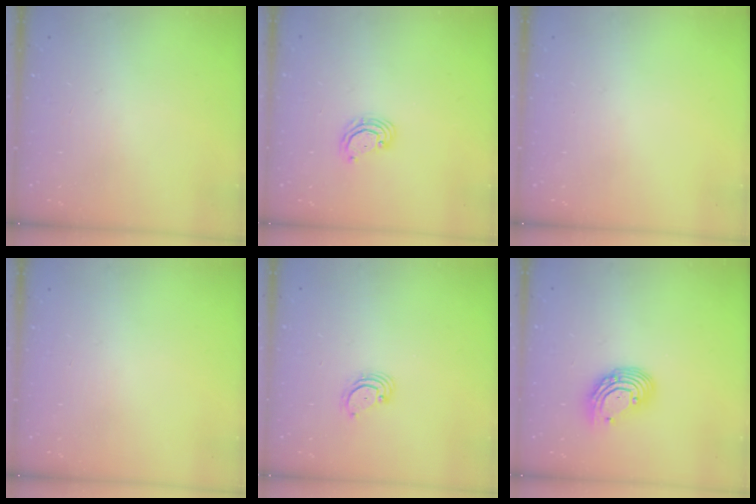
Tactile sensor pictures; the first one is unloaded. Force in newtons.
{"total": 3.8, "press": 3.8, "slide": 0.3}
{"total": 0.0}
{"total": 0.0}
{"total": 3.1, "press": 3.1, "slide": 0.3}
{"total": 9.4, "press": 9.3, "slide": 1.1}